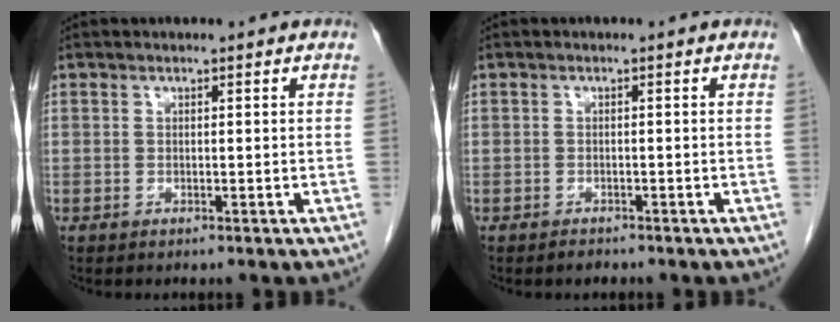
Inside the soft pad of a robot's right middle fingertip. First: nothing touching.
{"total": 1.0, "force": [-0.9, 0.4, 0.1], "torque": [-0.009, -0.002, -0.012]}